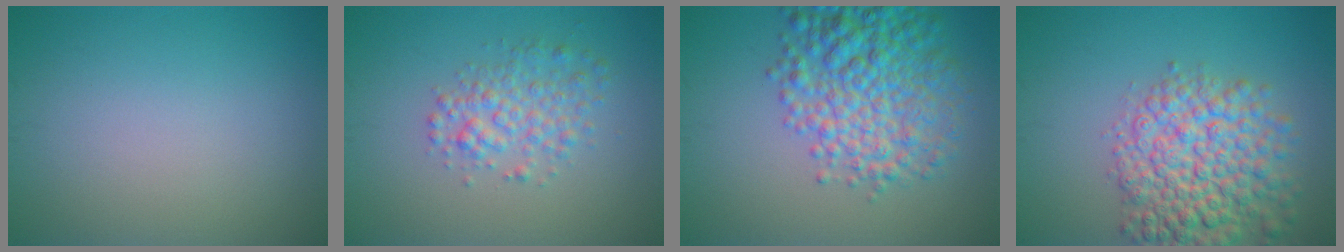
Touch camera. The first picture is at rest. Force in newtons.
{"total": 3.1, "press": 3.1, "slide": 0.1}
{"total": 7.5, "press": 7.5, "slide": 0.2}
{"total": 8.2, "press": 8.2, "slide": 0.3}